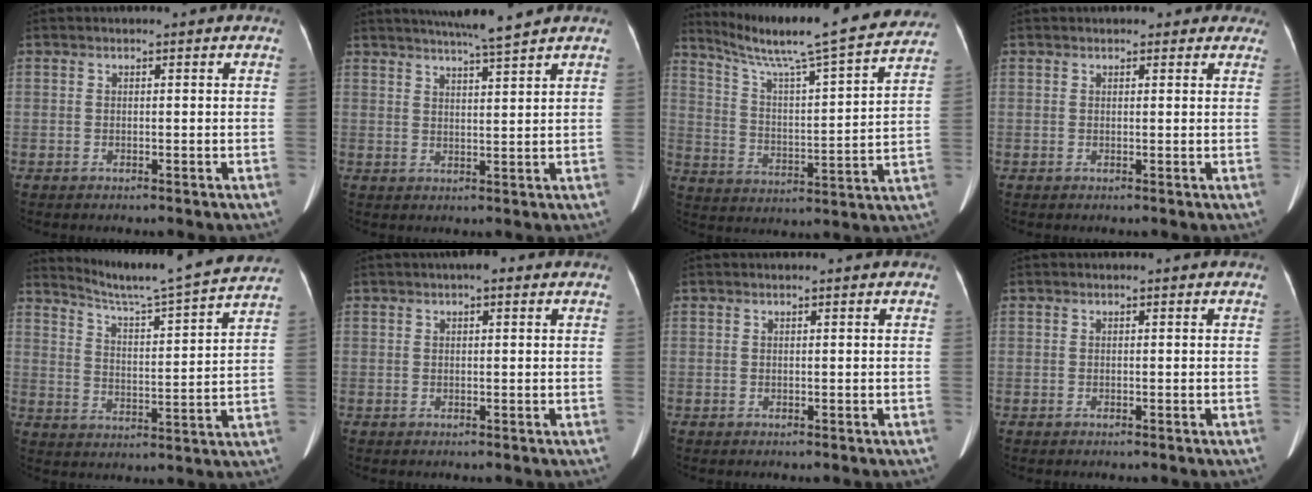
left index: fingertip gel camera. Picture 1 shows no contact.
{"total": 6.6, "force": [5.7, -1.1, 3.1], "torque": [-0.053, 0.002, 0.088]}
{"total": 24.4, "force": [21.6, 0.6, 11.3], "torque": [-0.188, -0.029, 0.301]}
{"total": 3.8, "force": [3.2, 1.7, 1.0], "torque": [0.005, 0.008, 0.023]}
{"total": 17.2, "force": [16.1, -1.7, 5.9], "torque": [-0.108, -0.035, 0.218]}
{"total": 2.0, "force": [1.0, 0.6, 1.6], "torque": [-0.024, 0.013, 0.011]}
{"total": 0.5, "force": [0.5, 0.1, 0.2], "torque": [-0.006, 0.010, 0.004]}
{"total": 0.0}